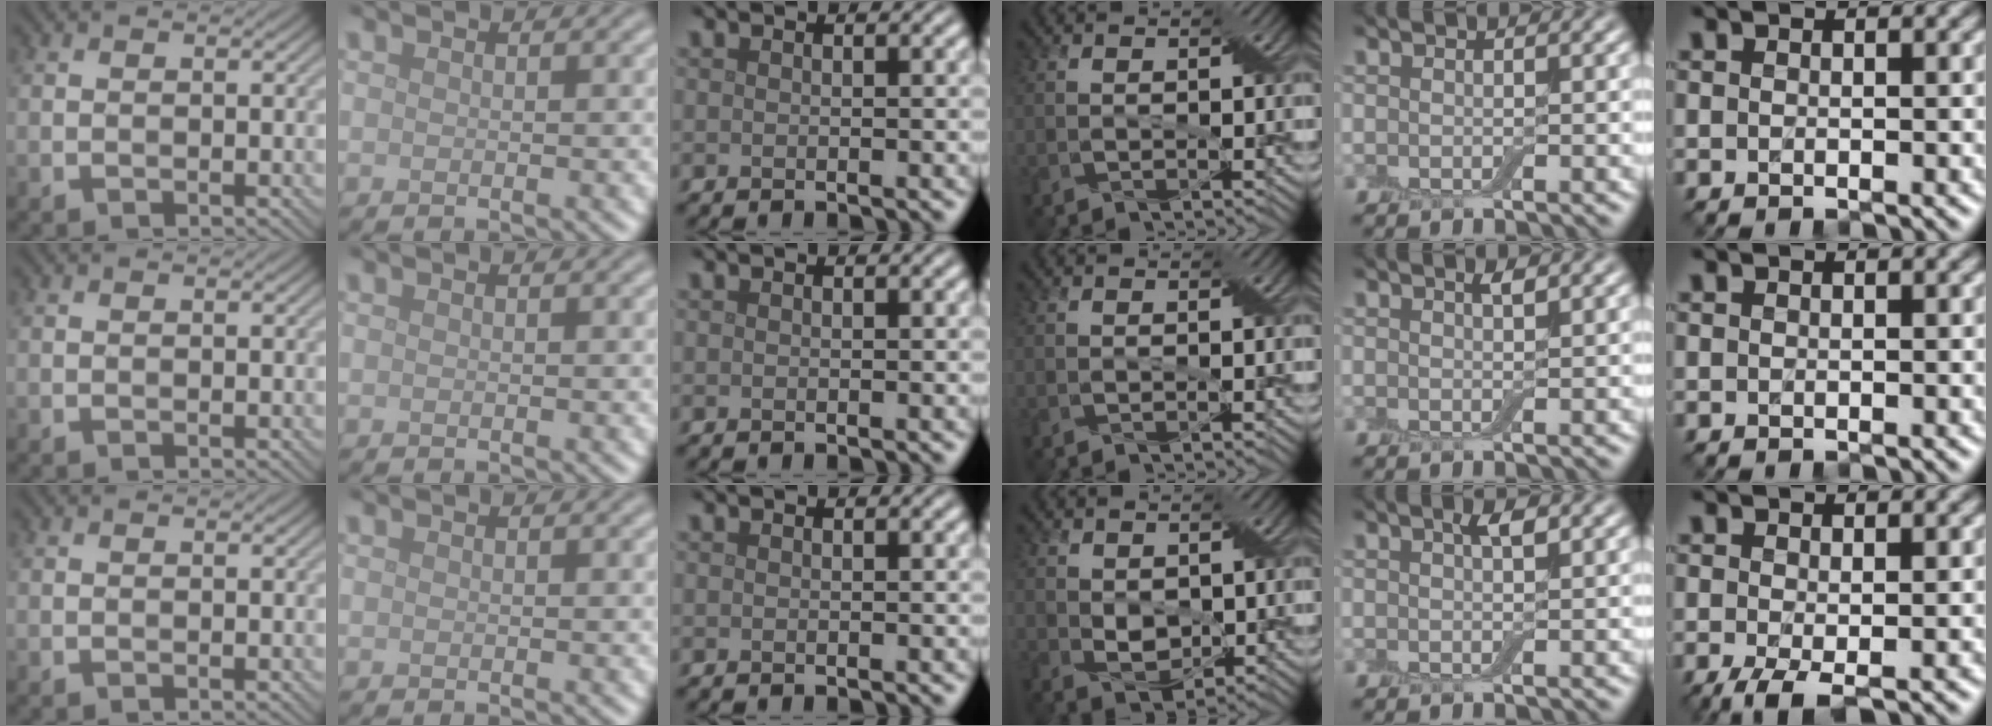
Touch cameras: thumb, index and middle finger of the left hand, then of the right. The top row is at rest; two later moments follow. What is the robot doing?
{"motion": "pour", "object": "cup"}